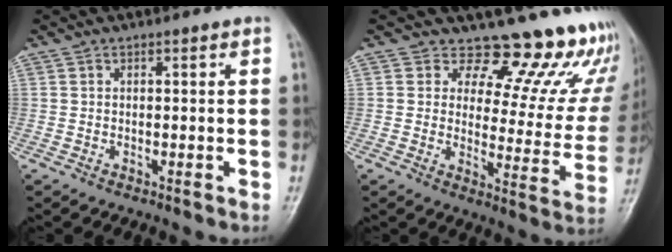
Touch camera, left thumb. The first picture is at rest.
{"total": 17.1, "force": [14.7, 6.6, 5.9], "torque": [-0.014, -0.121, 0.161]}